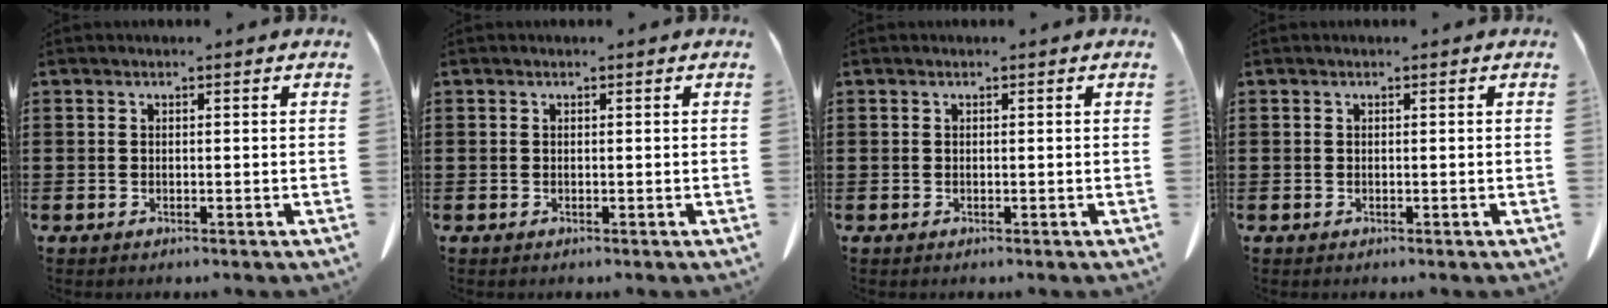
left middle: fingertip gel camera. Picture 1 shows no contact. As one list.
[{"total": 0.0}, {"total": 0.0}, {"total": 0.0}]